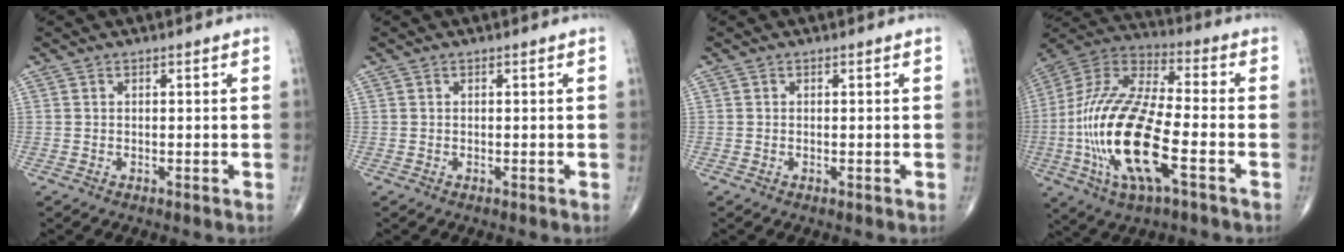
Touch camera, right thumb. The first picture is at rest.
{"total": 0.0}
{"total": 0.0}
{"total": 23.7, "force": [-6.1, 8.6, 21.3], "torque": [-0.469, 0.015, -0.107]}